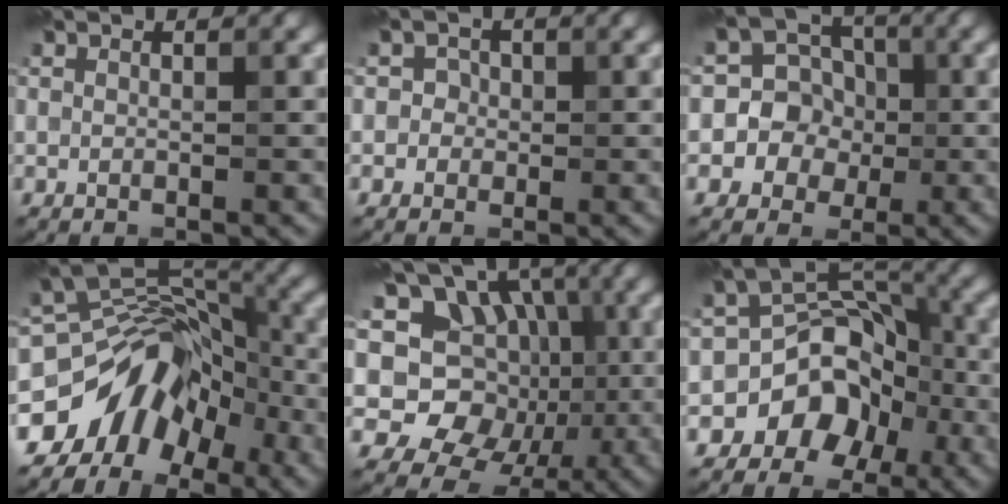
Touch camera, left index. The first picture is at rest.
{"total": 1.5, "force": [-0.3, 1.5, 0.1], "torque": [0.019, 0.009, -0.012]}
{"total": 5.4, "force": [-0.4, 5.3, 0.9], "torque": [0.005, 0.039, -0.033]}
{"total": 11.0, "force": [-6.1, 6.9, 6.1], "torque": [-0.096, 0.012, -0.121]}
{"total": 9.5, "force": [1.1, 8.0, 5.0], "torque": [-0.069, 0.007, 0.006]}
{"total": 6.0, "force": [-2.6, 4.6, 2.9], "torque": [-0.025, 0.017, -0.045]}